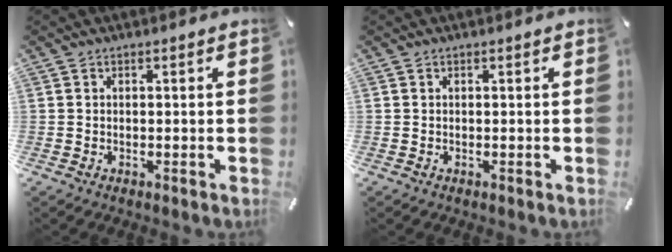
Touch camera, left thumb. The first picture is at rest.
{"total": 0.0}